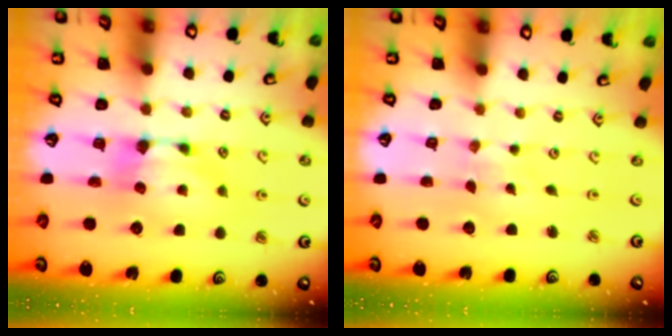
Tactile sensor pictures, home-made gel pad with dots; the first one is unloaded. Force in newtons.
{"total": 5.0, "press": 5.0, "slide": 0.2}